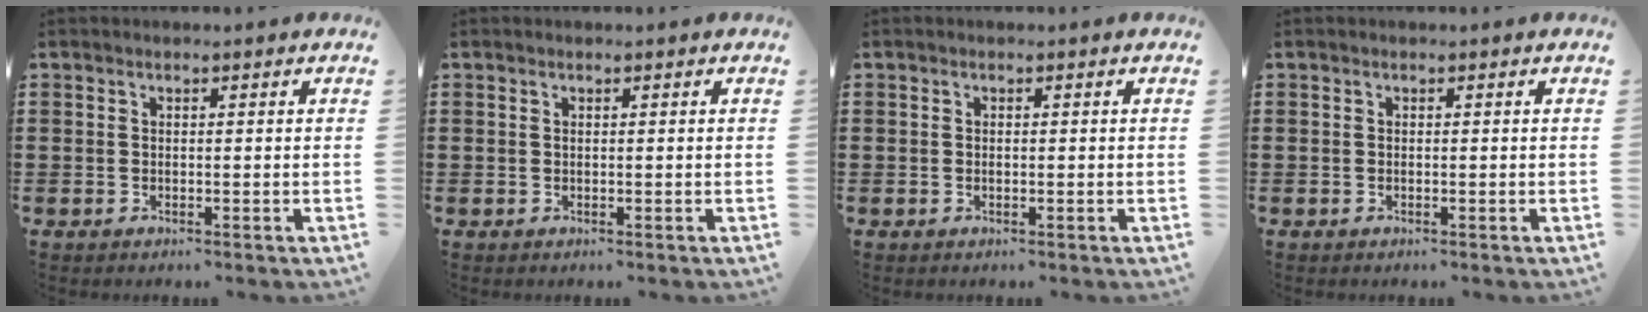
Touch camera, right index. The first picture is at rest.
{"total": 0.0}
{"total": 0.7, "force": [0.0, 0.4, 0.5], "torque": [-0.013, 0.000, 0.001]}
{"total": 0.0}